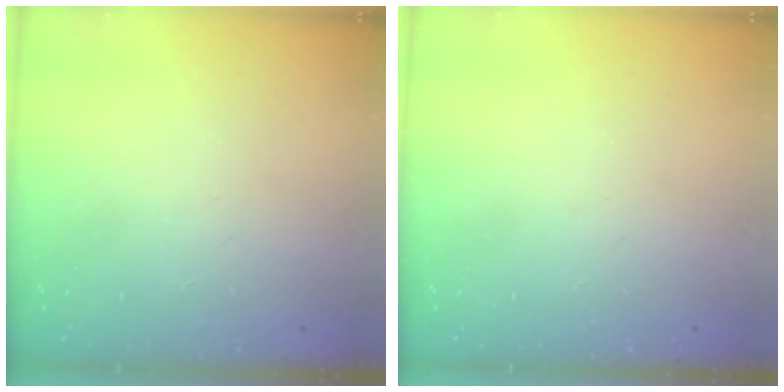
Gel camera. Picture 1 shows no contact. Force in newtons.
{"total": 0.0}